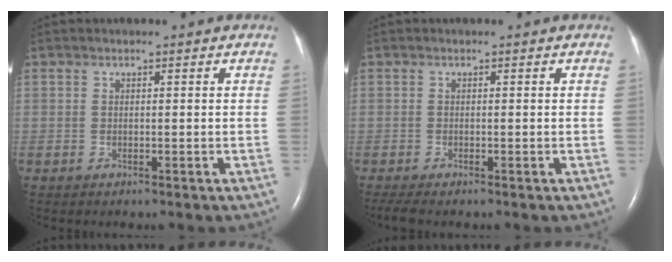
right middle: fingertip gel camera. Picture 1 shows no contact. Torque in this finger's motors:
{"motor_torque": [0.20, -0.17, 0.03, 0.00]}